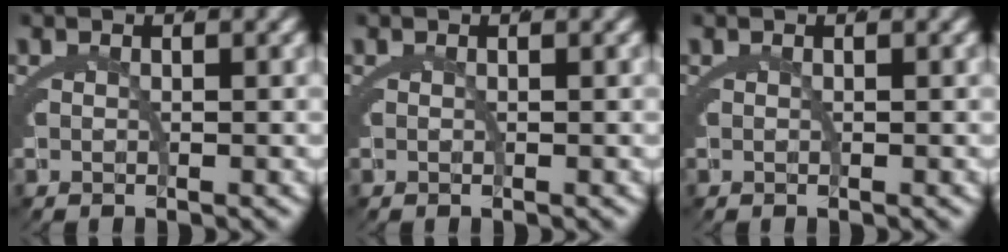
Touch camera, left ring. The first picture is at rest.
{"total": 0.0}
{"total": 0.0}